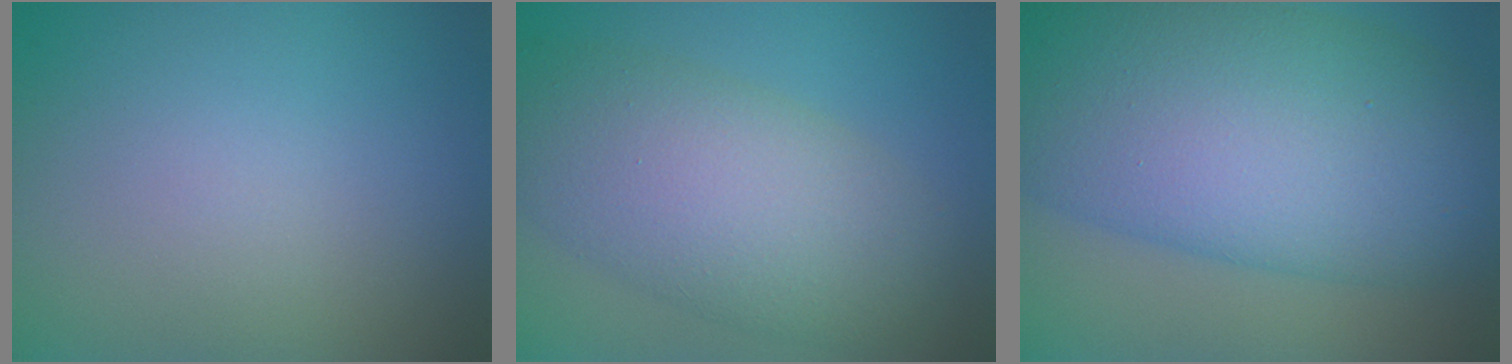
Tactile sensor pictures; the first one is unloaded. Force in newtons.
{"total": 8.1, "press": 8.1, "slide": 0.5}
{"total": 14.5, "press": 14.5, "slide": 0.1}